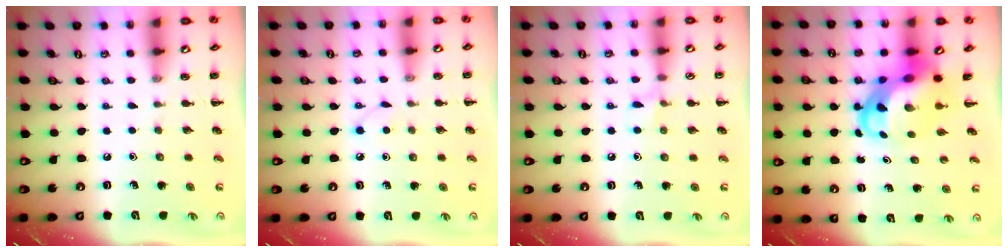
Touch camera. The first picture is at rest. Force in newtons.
{"total": 2.9, "press": 2.7, "slide": 0.9}
{"total": 5.3, "press": 4.9, "slide": 1.9}
{"total": 6.4, "press": 6.2, "slide": 1.4}